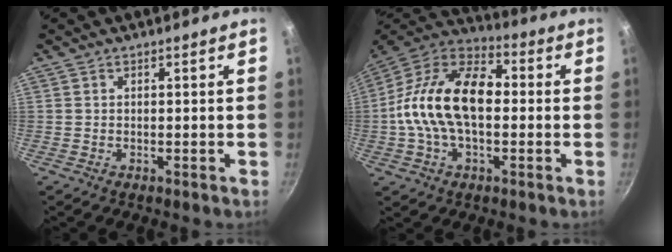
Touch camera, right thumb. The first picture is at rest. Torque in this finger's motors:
{"motor_torque": [1.43, 3.58, 1.68, -1.01, 0.25]}